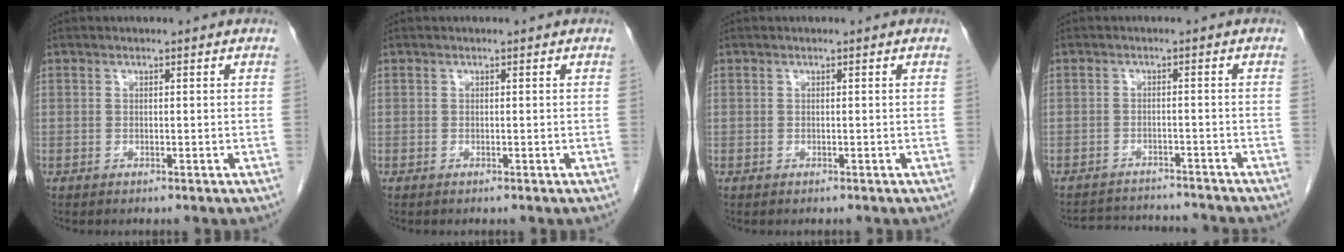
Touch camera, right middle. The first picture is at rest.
{"total": 0.0}
{"total": 0.0}
{"total": 9.7, "force": [-9.5, 1.0, 1.7], "torque": [-0.031, 0.005, -0.130]}